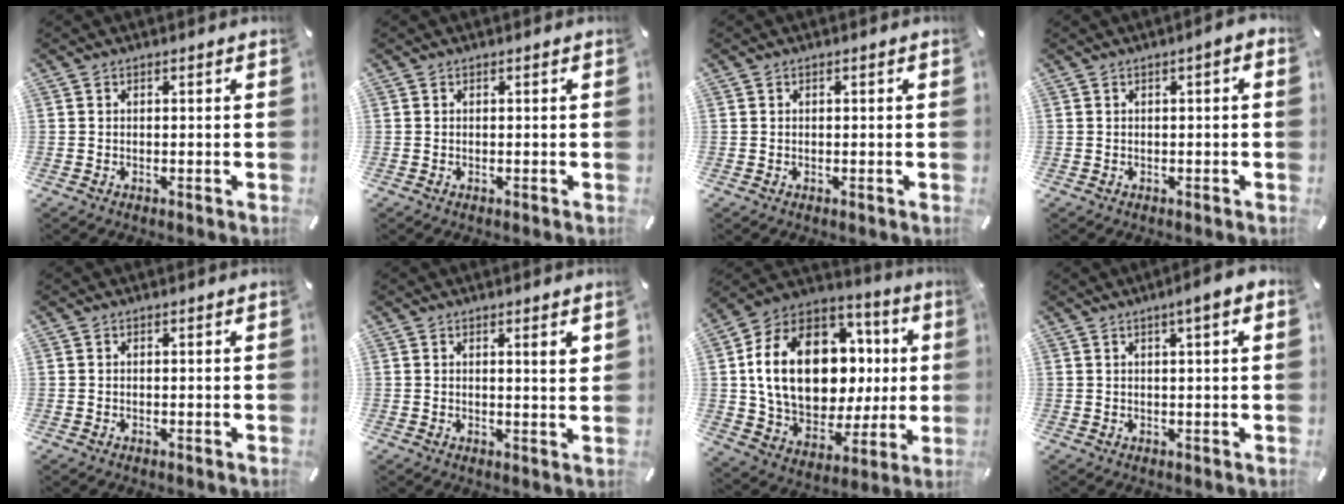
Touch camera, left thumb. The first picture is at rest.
{"total": 0.0}
{"total": 0.0}
{"total": 1.7, "force": [-0.4, 0.5, 1.6], "torque": [-0.027, 0.004, -0.007]}
{"total": 0.0}
{"total": 2.9, "force": [1.4, 0.3, 2.5], "torque": [-0.036, -0.007, 0.018]}
{"total": 22.8, "force": [3.8, 15.9, 15.9], "torque": [-0.313, -0.016, 0.076]}
{"total": 4.1, "force": [1.6, 0.4, 3.7], "torque": [-0.064, -0.002, 0.024]}